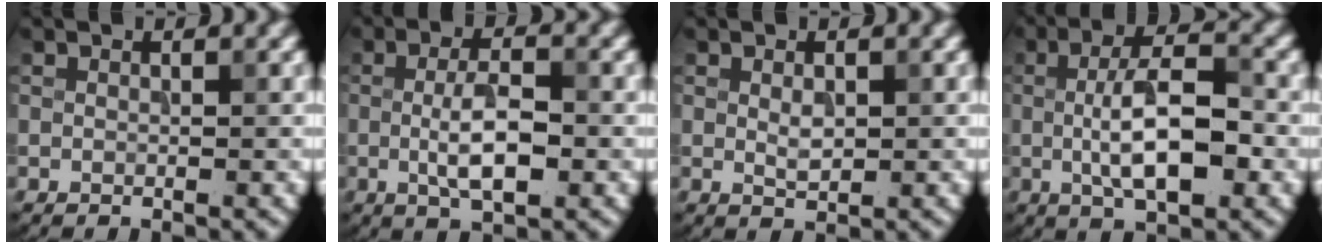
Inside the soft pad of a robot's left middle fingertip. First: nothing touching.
{"total": 4.4, "force": [-0.5, 1.4, 4.1], "torque": [-0.080, 0.000, -0.012]}
{"total": 1.4, "force": [0.2, 0.7, 1.1], "torque": [-0.022, -0.002, 0.007]}
{"total": 6.8, "force": [-0.6, 2.4, 6.3], "torque": [-0.113, 0.004, -0.013]}